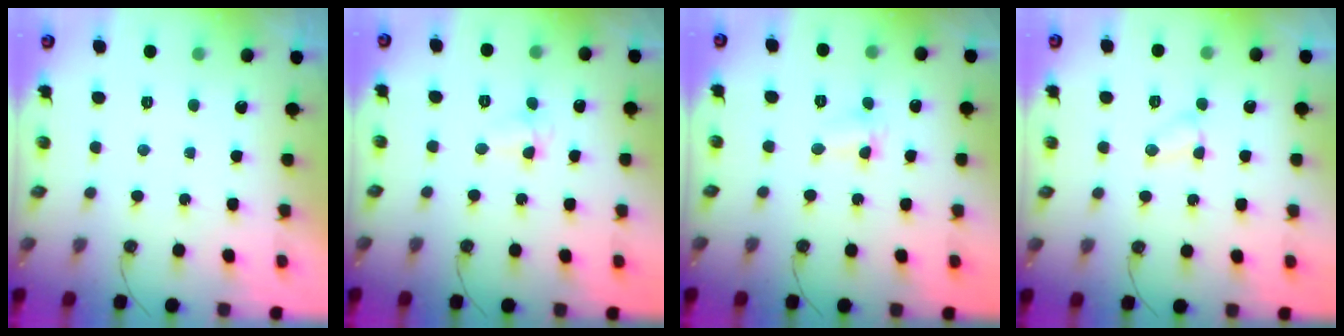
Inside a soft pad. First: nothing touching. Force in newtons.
{"total": 3.6, "press": 3.4, "slide": 1.2}
{"total": 2.1, "press": 2.0, "slide": 0.5}
{"total": 2.9, "press": 2.9, "slide": 0.3}